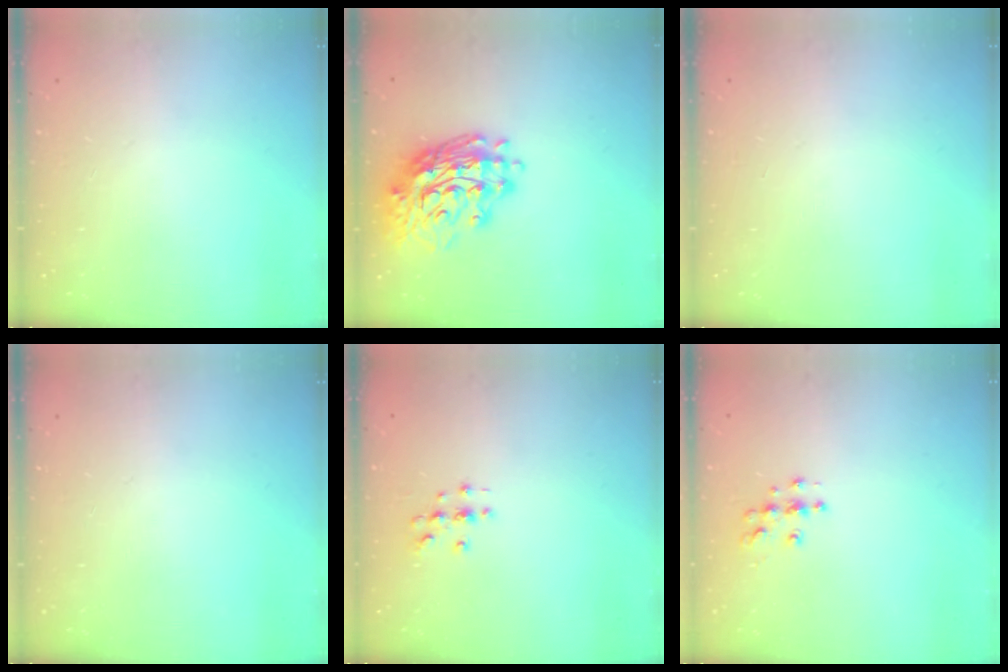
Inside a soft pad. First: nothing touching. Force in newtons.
{"total": 17.0, "press": 16.9, "slide": 2.2}
{"total": 0.0}
{"total": 0.0}
{"total": 3.0, "press": 3.0, "slide": 0.3}
{"total": 5.8, "press": 5.8, "slide": 0.2}